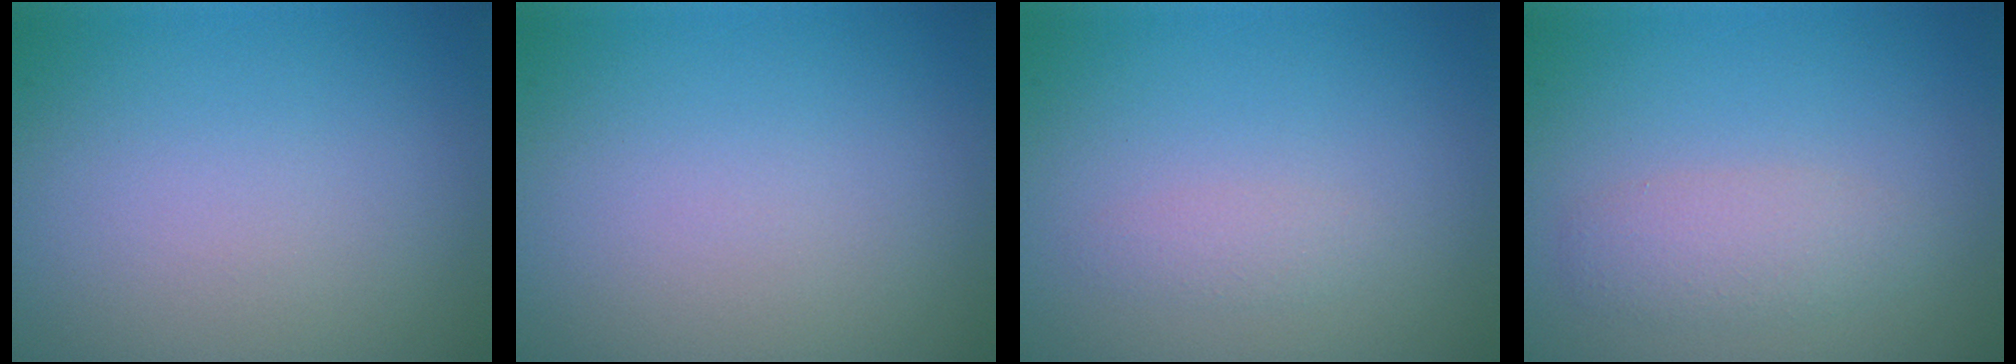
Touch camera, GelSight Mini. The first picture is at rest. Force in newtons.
{"total": 0.0}
{"total": 1.0, "press": 1.0, "slide": 0.0}
{"total": 2.3, "press": 2.3, "slide": 0.1}